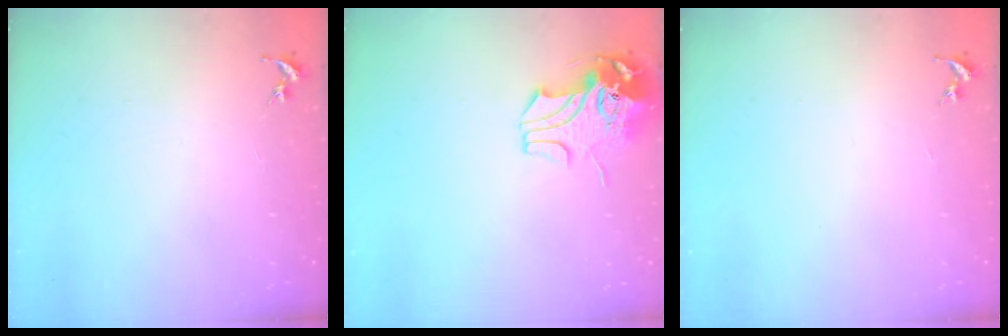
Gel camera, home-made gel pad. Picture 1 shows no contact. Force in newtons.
{"total": 9.6, "press": 9.5, "slide": 1.4}
{"total": 0.0}